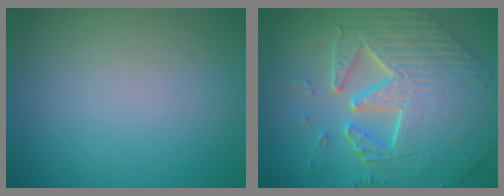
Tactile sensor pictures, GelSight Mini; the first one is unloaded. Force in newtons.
{"total": 8.7, "press": 7.2, "slide": 4.9}